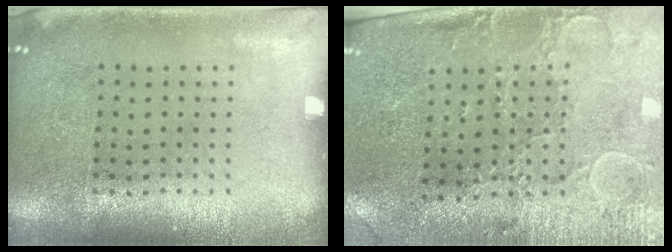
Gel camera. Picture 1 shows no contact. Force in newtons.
{"total": 3.0, "press": 2.6, "slide": 1.5}